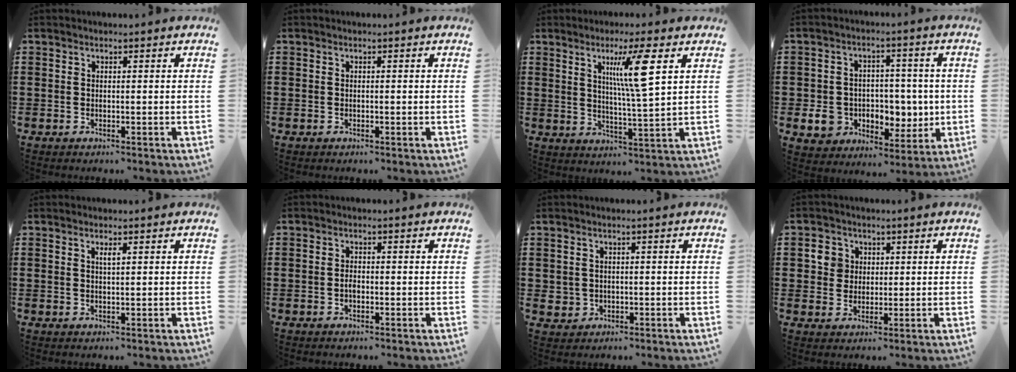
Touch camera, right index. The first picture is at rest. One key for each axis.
{"total": 0.0}
{"total": 8.6, "fx": 3.5, "fy": 0.6, "fz": 7.8, "tx": -0.145, "ty": -0.002, "tz": 0.050}
{"total": 7.7, "fx": -0.3, "fy": 6.9, "fz": 3.3, "tx": -0.061, "ty": 0.005, "tz": 0.001}
{"total": 1.1, "fx": 0.5, "fy": 0.2, "fz": 0.9, "tx": -0.019, "ty": 0.000, "tz": 0.009}
{"total": 1.1, "fx": -0.4, "fy": 0.5, "fz": 0.8, "tx": -0.018, "ty": -0.003, "tz": -0.007}
{"total": 1.4, "fx": 0.2, "fy": 1.4, "fz": 0.2, "tx": -0.010, "ty": 0.006, "tz": 0.001}
{"total": 3.8, "fx": 1.1, "fy": 3.5, "fz": 1.0, "tx": -0.026, "ty": 0.010, "tz": 0.017}